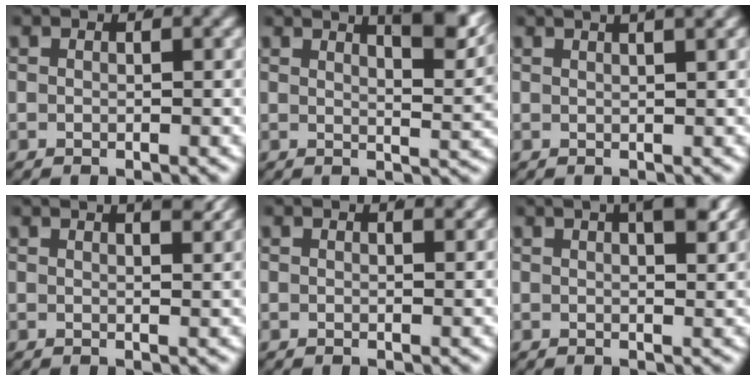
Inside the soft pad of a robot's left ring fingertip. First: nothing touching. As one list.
[{"total": 6.0, "force": [3.9, 0.8, 4.5], "torque": [-0.054, -0.006, 0.062]}, {"total": 4.8, "force": [3.0, 1.1, 3.6], "torque": [-0.032, 0.021, 0.041]}, {"total": 3.3, "force": [2.3, 0.3, 2.3], "torque": [-0.021, 0.001, 0.037]}, {"total": 0.9, "force": [0.7, 0.0, 0.5], "torque": [-0.001, 0.000, 0.010]}, {"total": 4.8, "force": [2.3, 1.3, 4.0], "torque": [-0.044, 0.011, 0.031]}]